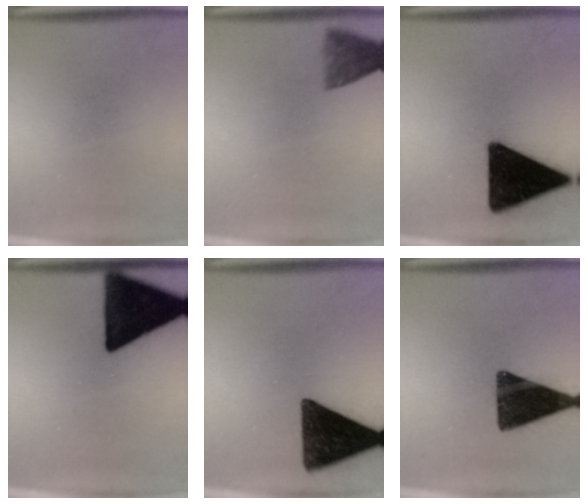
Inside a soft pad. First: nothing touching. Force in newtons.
{"total": 4.8}
{"total": 18.7}
{"total": 19.5}
{"total": 15.2}
{"total": 15.2}